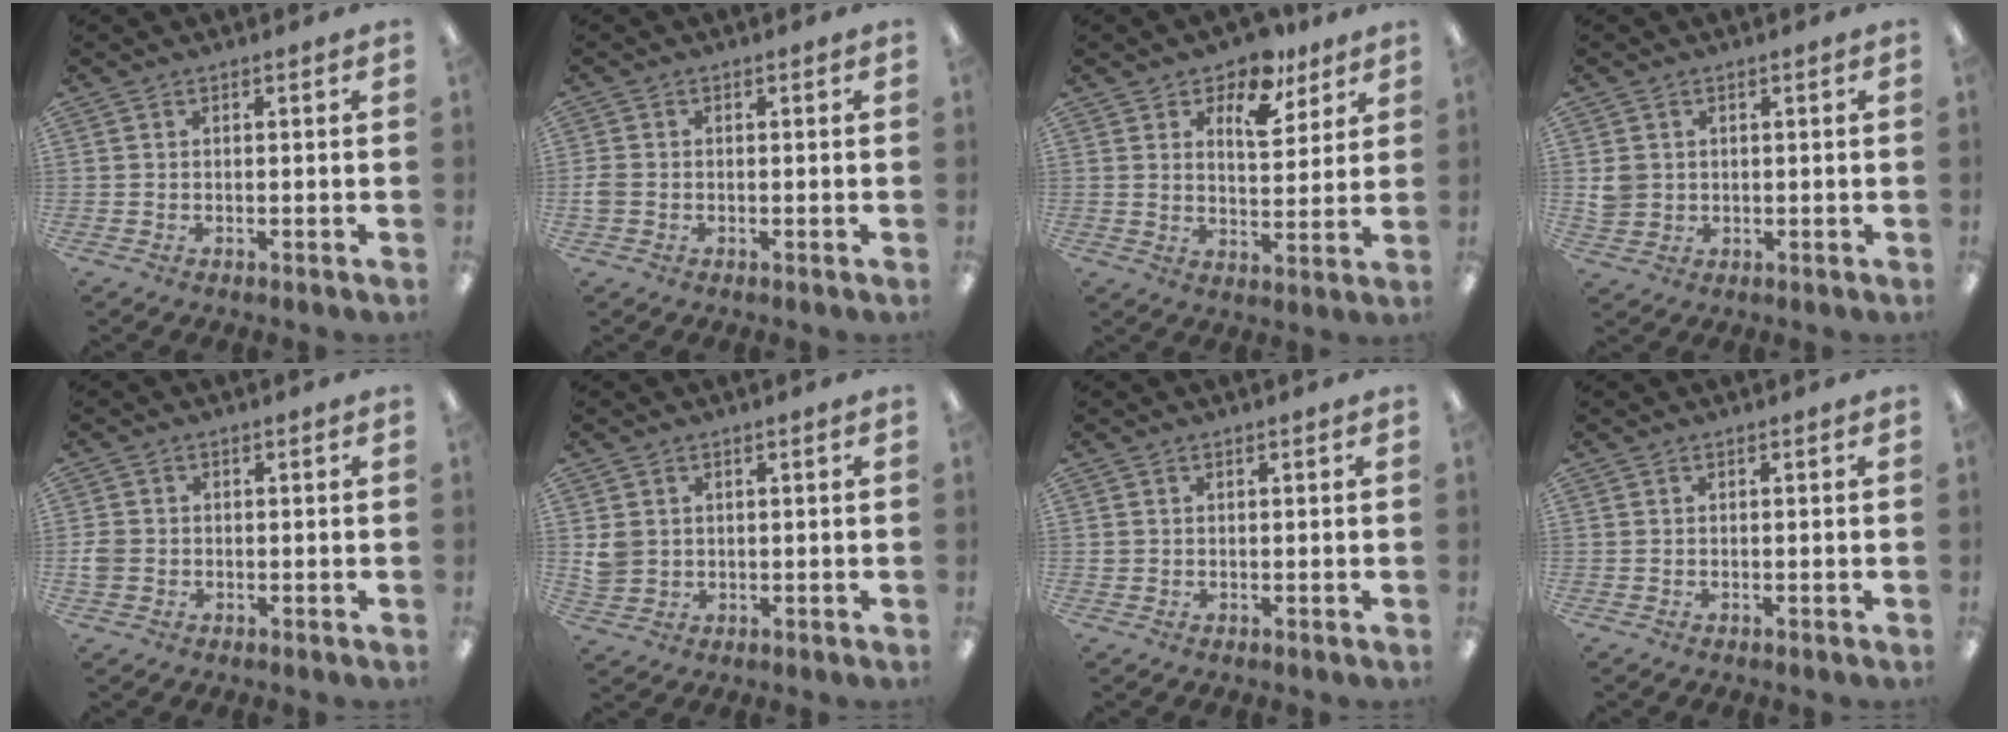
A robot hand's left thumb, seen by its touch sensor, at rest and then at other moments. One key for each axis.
{"total": 2.3, "fx": -0.4, "fy": 2.0, "fz": 1.2, "tx": -0.018, "ty": 0.005, "tz": -0.006}
{"total": 9.9, "fx": 7.1, "fy": 4.8, "fz": 5.0, "tx": -0.065, "ty": -0.038, "tz": 0.120}
{"total": 3.6, "fx": 0.9, "fy": 3.5, "fz": 0.6, "tx": -0.011, "ty": 0.004, "tz": 0.018}
{"total": 3.0, "fx": -0.3, "fy": 2.9, "fz": 1.0, "tx": -0.008, "ty": 0.002, "tz": -0.006}
{"total": 3.9, "fx": 1.3, "fy": 3.6, "fz": 0.7, "tx": -0.014, "ty": 0.003, "tz": 0.025}
{"total": 1.2, "fx": 0.5, "fy": 1.1, "fz": 0.1, "tx": -0.002, "ty": 0.004, "tz": 0.008}
{"total": 0.0}